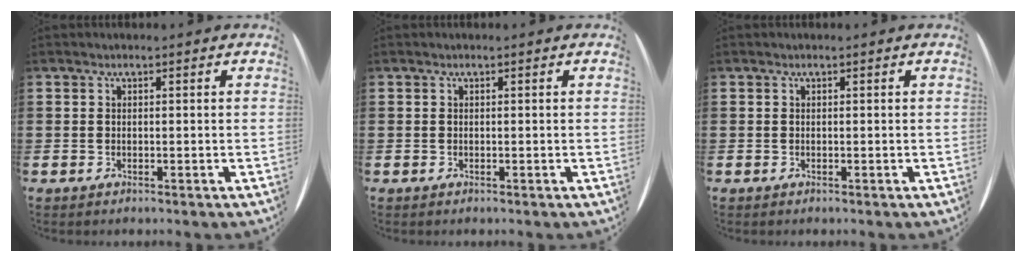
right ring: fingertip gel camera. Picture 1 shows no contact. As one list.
[{"total": 0.0}, {"total": 0.0}]